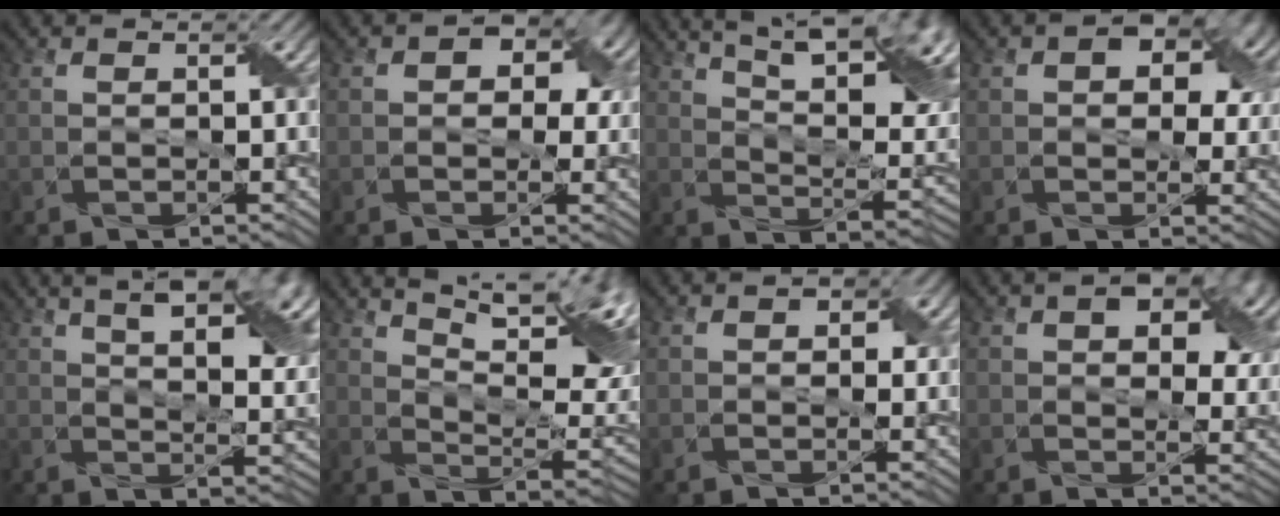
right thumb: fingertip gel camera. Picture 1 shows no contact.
{"total": 5.9, "force": [1.6, 4.3, 3.8], "torque": [-0.040, -0.005, 0.013]}
{"total": 17.7, "force": [9.7, 6.2, 13.4], "torque": [-0.203, 0.026, 0.146]}
{"total": 8.1, "force": [2.8, 5.2, 5.5], "torque": [-0.071, -0.003, 0.040]}
{"total": 13.7, "force": [6.3, 5.7, 10.7], "torque": [-0.155, 0.020, 0.087]}
{"total": 16.1, "force": [8.1, 5.5, 12.8], "torque": [-0.203, 0.026, 0.125]}
{"total": 2.6, "force": [0.5, 1.9, 1.7], "torque": [-0.023, -0.004, 0.009]}
{"total": 10.6, "force": [4.4, 6.1, 7.5], "torque": [-0.102, -0.001, 0.068]}